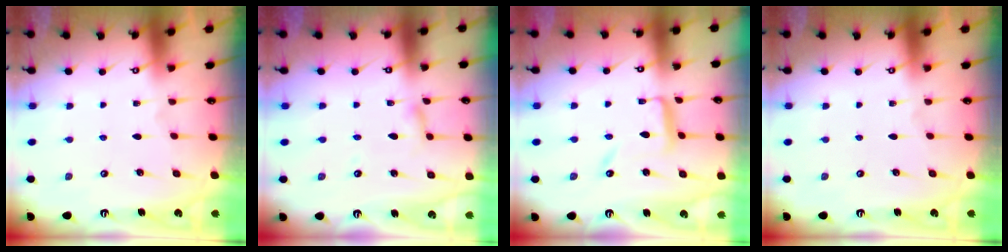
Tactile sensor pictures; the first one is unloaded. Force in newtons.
{"total": 2.6, "press": 2.6, "slide": 0.1}
{"total": 10.2, "press": 10.2, "slide": 0.9}
{"total": 0.0}